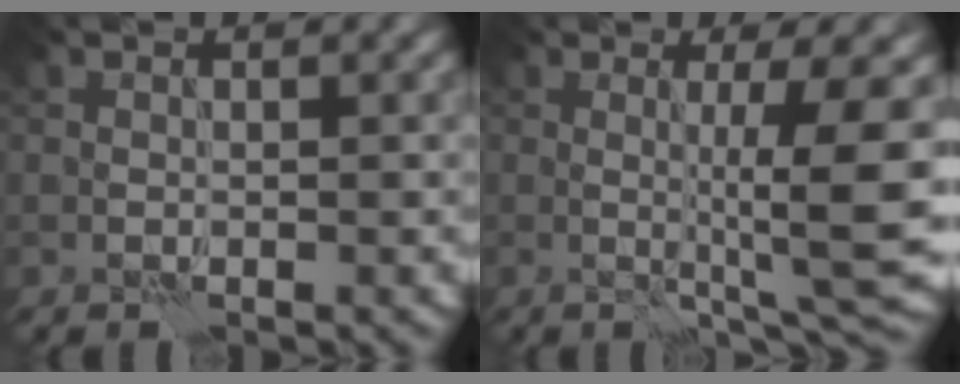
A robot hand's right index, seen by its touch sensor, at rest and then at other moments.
{"total": 7.4, "force": [0.0, 0.8, 7.3], "torque": [-0.103, -0.004, 0.001]}